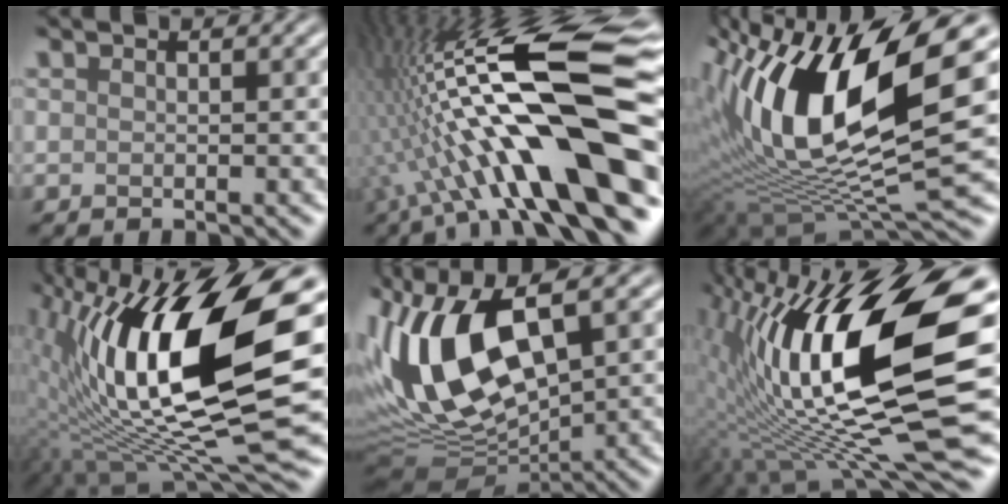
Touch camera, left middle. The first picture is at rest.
{"total": 16.9, "force": [-0.9, 4.1, 16.4], "torque": [-0.271, 0.025, -0.009]}
{"total": 14.9, "force": [3.6, 5.4, 13.4], "torque": [-0.258, 0.005, 0.064]}
{"total": 16.3, "force": [1.4, 6.1, 15.0], "torque": [-0.286, -0.004, 0.029]}
{"total": 13.2, "force": [0.4, 6.4, 11.5], "torque": [-0.248, -0.003, 0.017]}
{"total": 16.6, "force": [-0.3, 4.9, 15.8], "torque": [-0.287, 0.001, -0.001]}